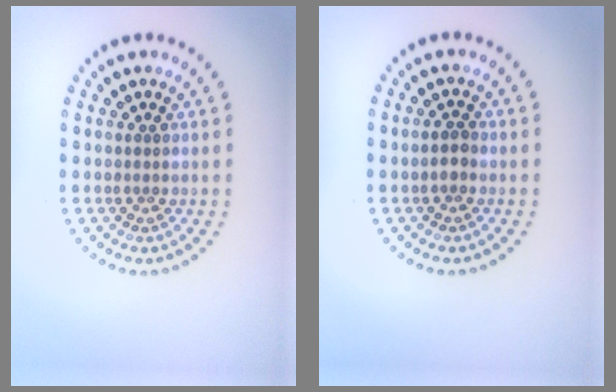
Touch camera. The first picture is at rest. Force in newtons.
{"total": 1.2, "press": 1.2, "slide": 0.2}